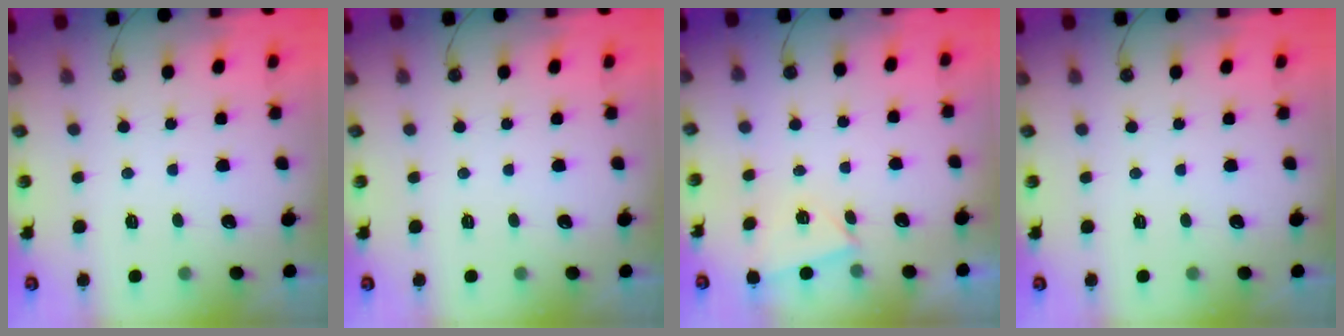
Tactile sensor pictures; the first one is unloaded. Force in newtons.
{"total": 0.0}
{"total": 2.8, "press": 1.7, "slide": 2.2}
{"total": 0.0}